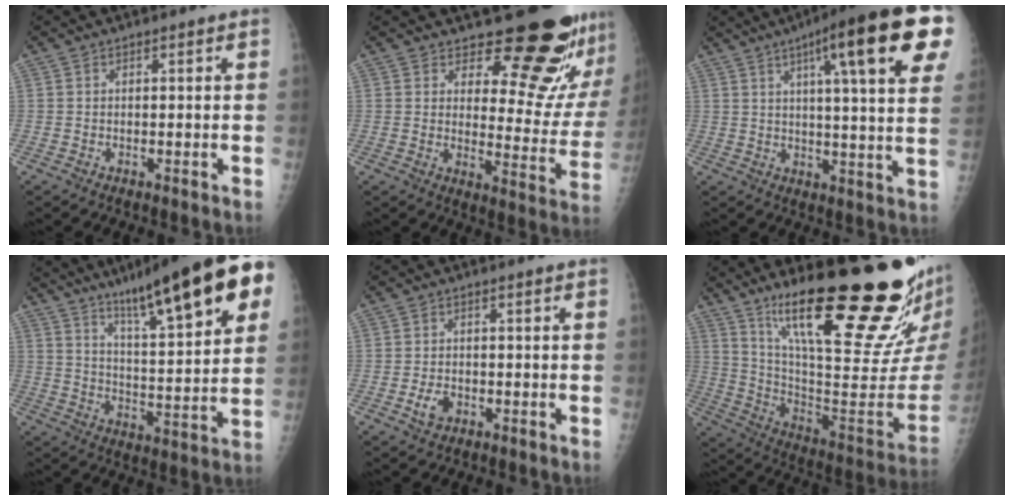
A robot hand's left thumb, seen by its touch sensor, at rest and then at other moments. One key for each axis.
{"total": 16.6, "fx": 14.1, "fy": 5.7, "fz": 6.8, "tx": -0.035, "ty": -0.128, "tz": 0.171}
{"total": 21.4, "fx": 9.6, "fy": 3.2, "fz": 18.9, "tx": -0.255, "ty": -0.007, "tz": 0.127}
{"total": 23.9, "fx": 13.0, "fy": 4.7, "fz": 19.5, "tx": -0.266, "ty": -0.032, "tz": 0.196}
{"total": 2.9, "fx": -1.2, "fy": 1.9, "fz": 1.8, "tx": -0.031, "ty": 0.004, "tz": -0.019}
{"total": 31.3, "fx": 19.3, "fy": 5.3, "fz": 24.0, "tx": -0.324, "ty": -0.082, "tz": 0.323}